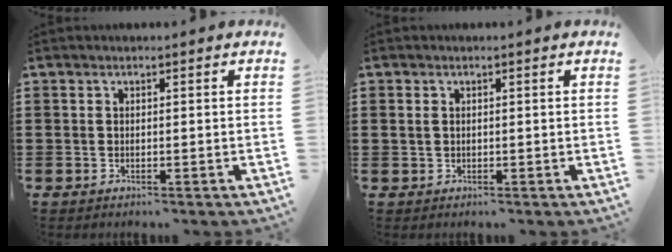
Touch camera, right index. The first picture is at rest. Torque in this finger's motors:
{"motor_torque": [-0.54, 0.82, -0.02, -0.01]}